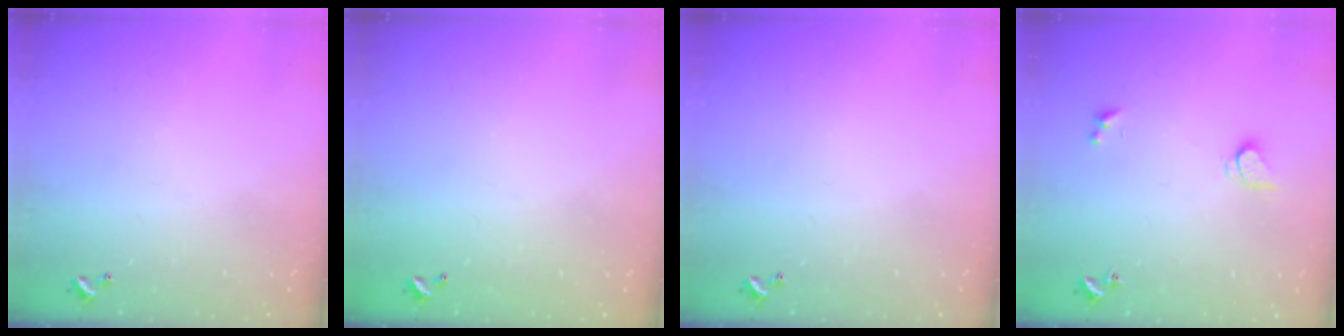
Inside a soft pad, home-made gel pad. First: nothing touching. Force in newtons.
{"total": 2.9, "press": 2.9, "slide": 0.1}
{"total": 0.0}
{"total": 2.9, "press": 2.9, "slide": 0.5}